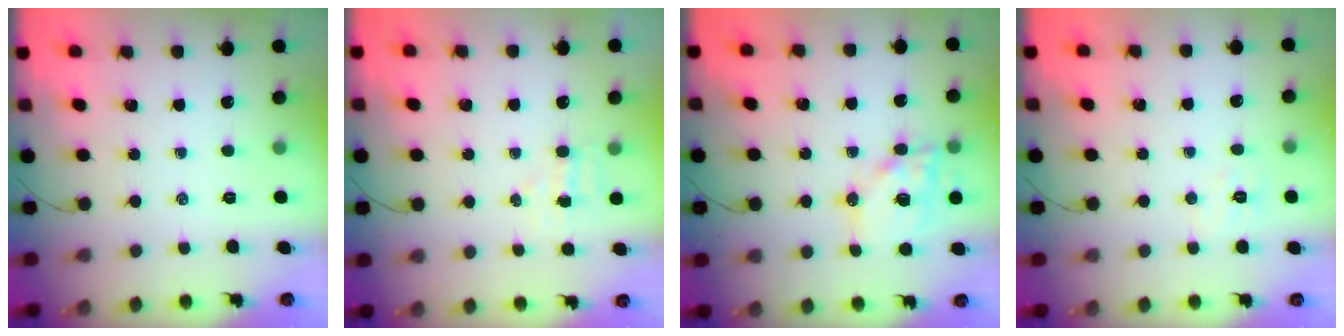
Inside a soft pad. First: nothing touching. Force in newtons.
{"total": 3.5, "press": 3.3, "slide": 1.1}
{"total": 15.2, "press": 14.9, "slide": 3.0}
{"total": 5.2, "press": 5.1, "slide": 1.1}